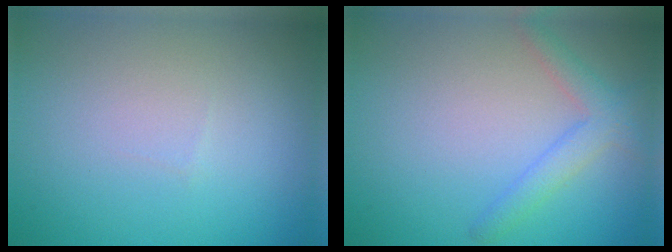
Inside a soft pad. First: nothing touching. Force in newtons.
{"total": 2.5, "press": 2.5, "slide": 0.3}